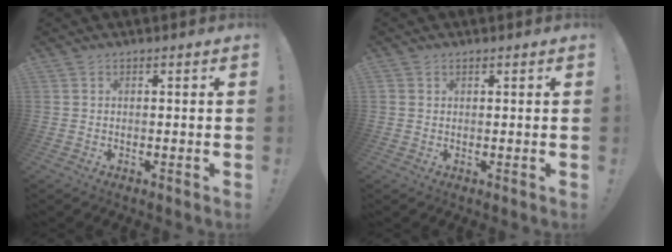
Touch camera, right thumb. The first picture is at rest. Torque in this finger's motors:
{"motor_torque": [-0.09, -0.30, 0.38, -0.12, -0.01]}